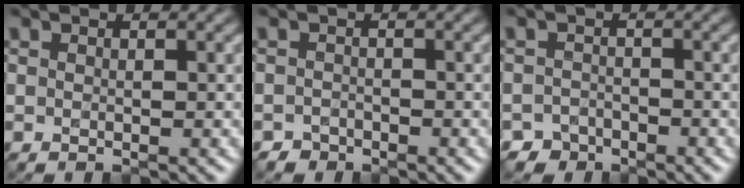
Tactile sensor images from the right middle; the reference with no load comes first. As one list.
[{"total": 1.5, "force": [-1.3, 0.7, -0.4], "torque": [0.007, -0.006, -0.025]}, {"total": 2.9, "force": [-2.4, 1.5, -0.3], "torque": [0.017, 0.001, -0.044]}]